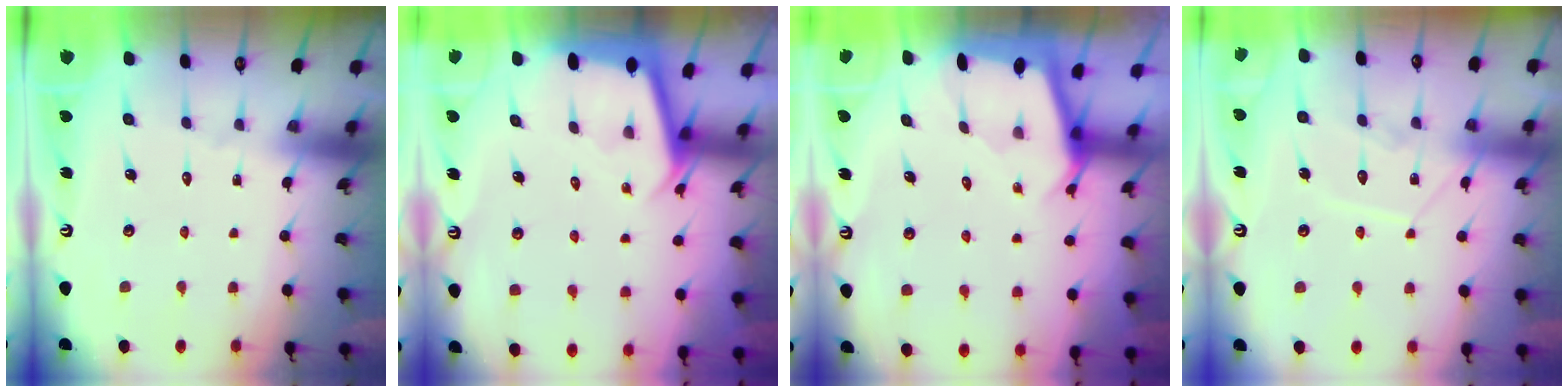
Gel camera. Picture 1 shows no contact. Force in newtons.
{"total": 2.3, "press": 2.3, "slide": 0.1}
{"total": 1.4, "press": 1.4, "slide": 0.1}
{"total": 11.3, "press": 11.3, "slide": 0.9}